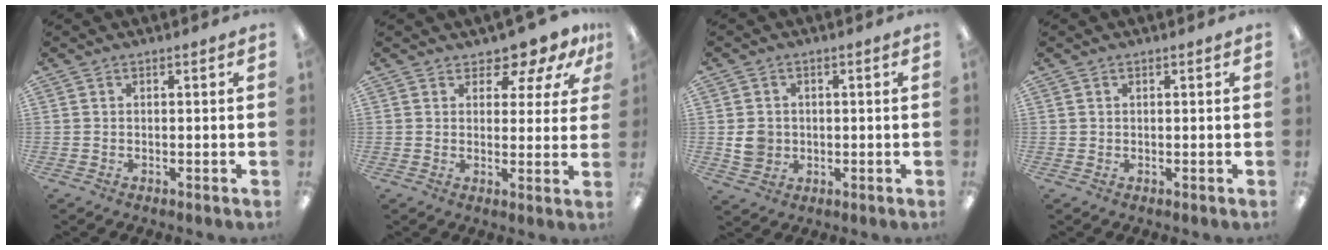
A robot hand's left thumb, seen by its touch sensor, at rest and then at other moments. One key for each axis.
{"total": 6.8, "fx": 5.7, "fy": 2.9, "fz": 2.4, "tx": -0.033, "ty": -0.042, "tz": 0.101}
{"total": 5.0, "fx": 0.0, "fy": 4.7, "fz": 1.8, "tx": -0.019, "ty": 0.005, "tz": 0.001}
{"total": 0.8, "fx": 0.5, "fy": 0.6, "fz": 0.0, "tx": 0.000, "ty": 0.002, "tz": 0.010}